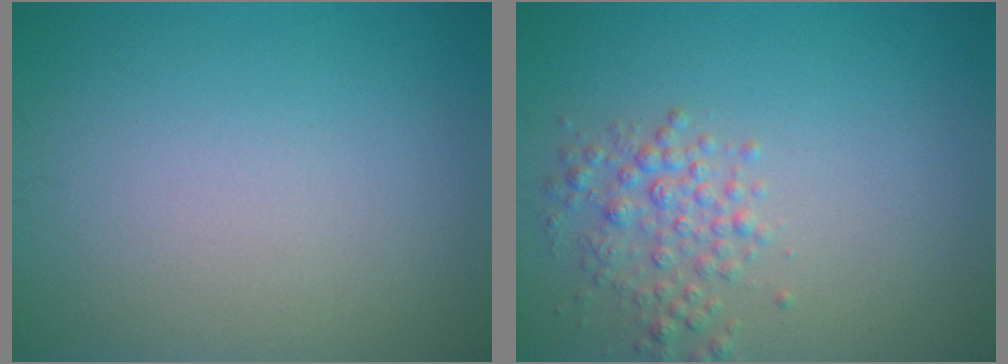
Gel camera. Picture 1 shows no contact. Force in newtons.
{"total": 2.5, "press": 2.5, "slide": 0.1}